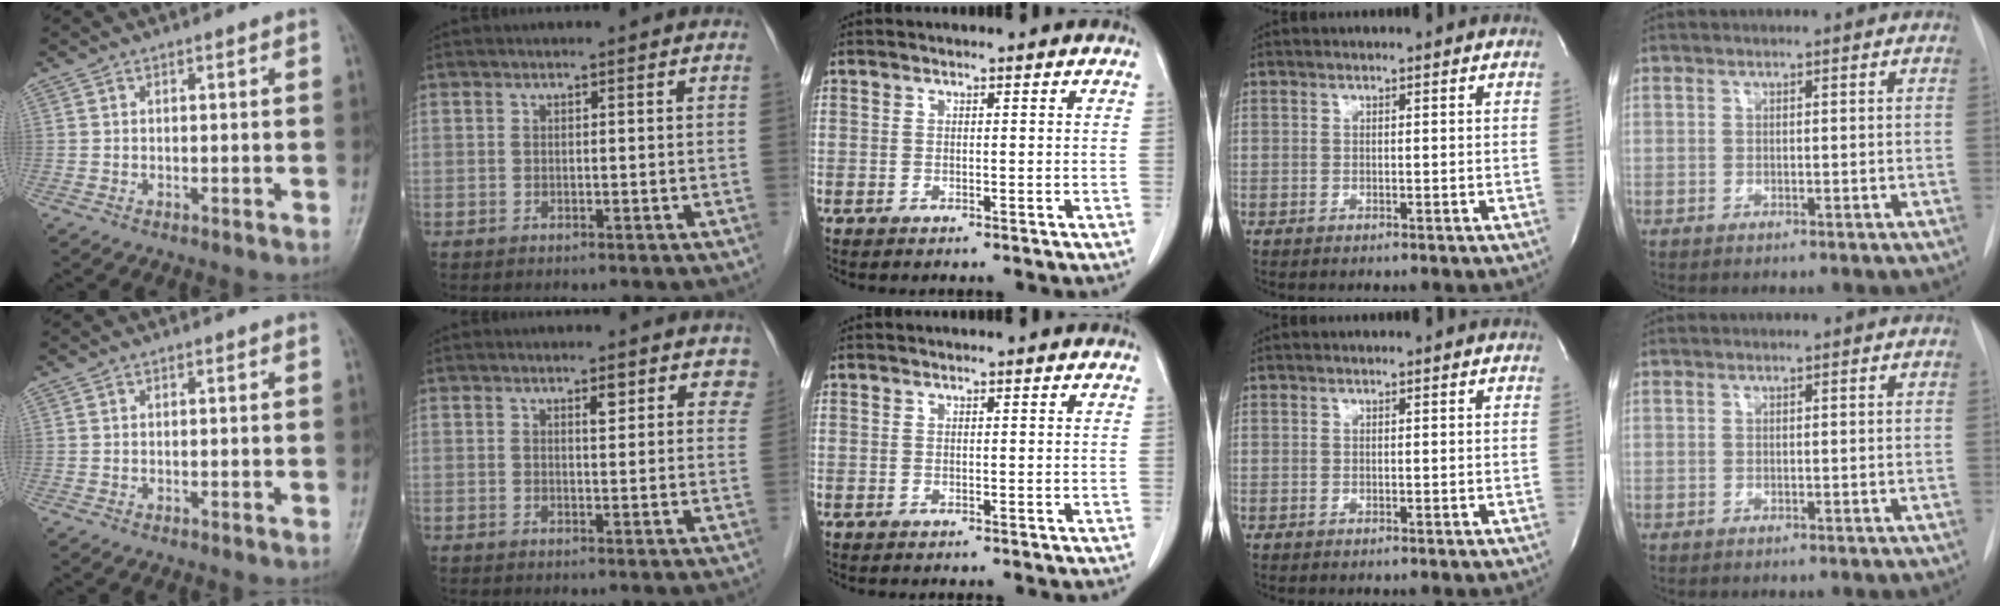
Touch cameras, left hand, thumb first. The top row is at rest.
{"index": {"total": 3.8, "force": [2.7, 1.5, 2.2], "torque": [-0.006, -0.009, 0.024]}}